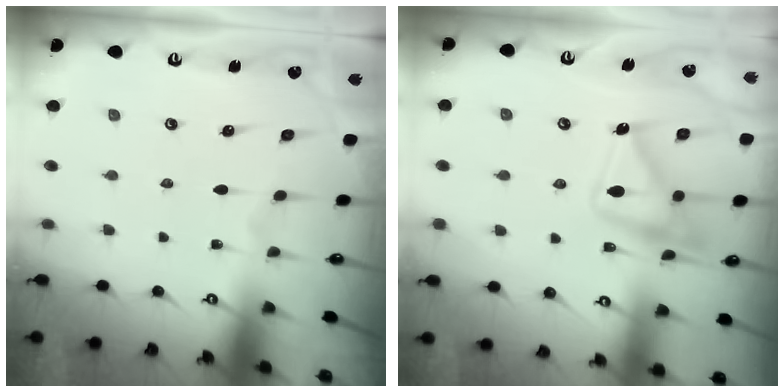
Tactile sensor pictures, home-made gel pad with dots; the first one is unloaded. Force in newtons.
{"total": 15.8, "press": 15.7, "slide": 0.9}